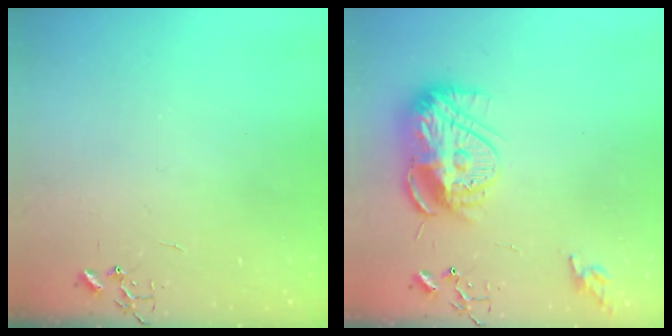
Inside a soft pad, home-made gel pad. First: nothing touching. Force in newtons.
{"total": 15.3, "press": 15.3, "slide": 0.9}